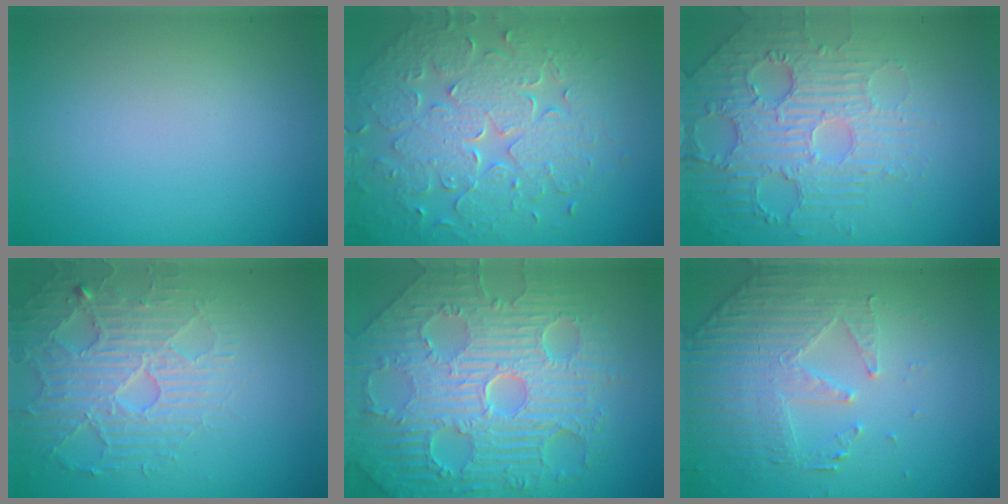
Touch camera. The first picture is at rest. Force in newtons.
{"total": 8.0, "press": 5.8, "slide": 5.5}
{"total": 4.8, "press": 4.3, "slide": 2.2}
{"total": 4.7, "press": 4.1, "slide": 2.4}
{"total": 11.5, "press": 7.5, "slide": 8.8}
{"total": 4.9, "press": 3.8, "slide": 3.0}